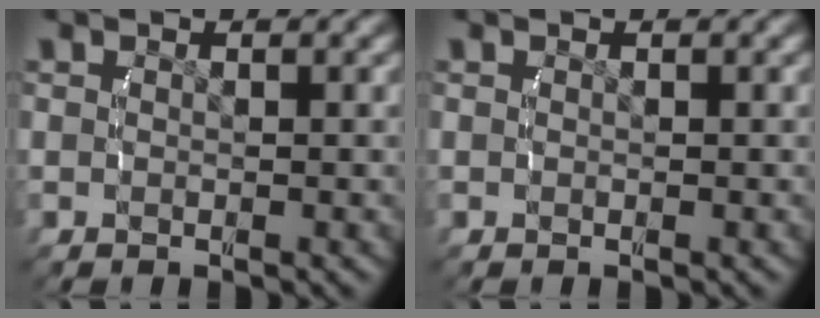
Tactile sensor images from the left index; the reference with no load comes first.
{"total": 0.0}